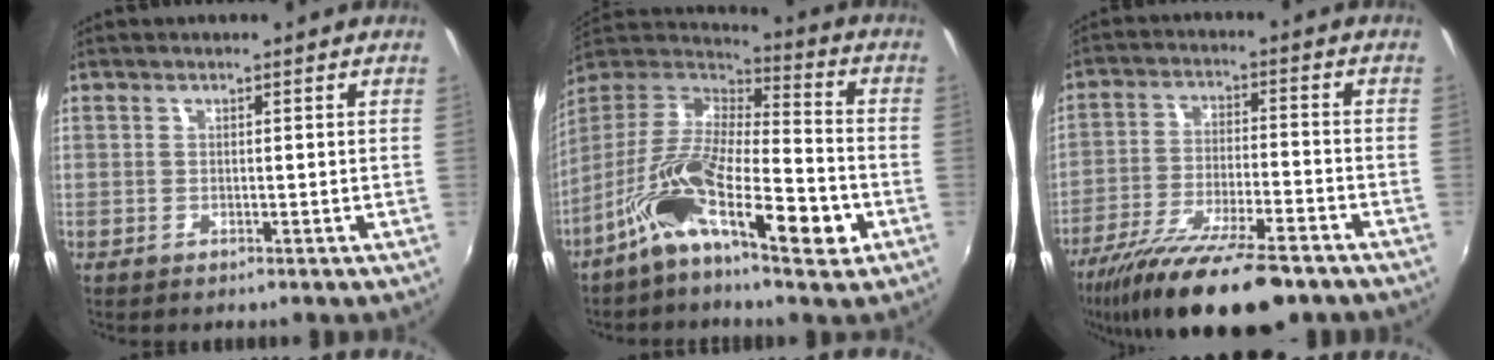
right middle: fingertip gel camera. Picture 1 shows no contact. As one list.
[{"total": 18.0, "force": [-8.9, 5.3, 14.7], "torque": [-0.254, -0.008, -0.166]}, {"total": 19.2, "force": [-14.3, 4.7, 11.9], "torque": [-0.231, -0.046, -0.238]}]